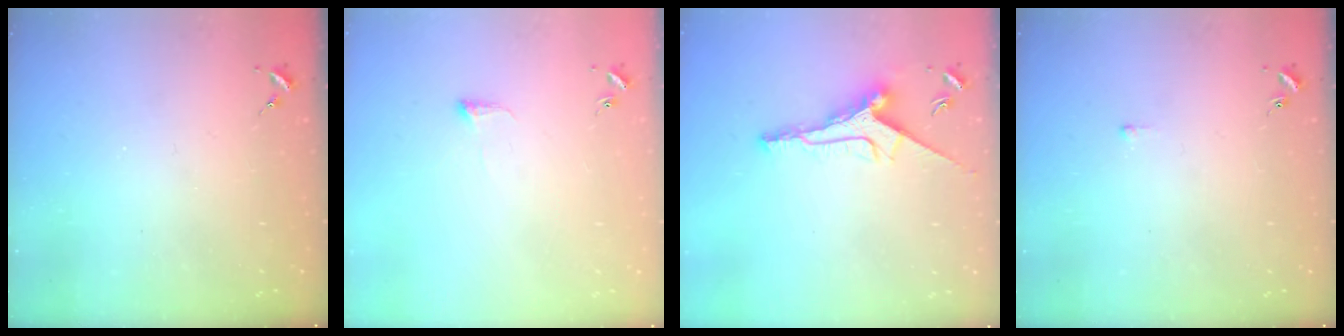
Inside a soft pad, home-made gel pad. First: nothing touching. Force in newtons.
{"total": 4.8, "press": 4.8, "slide": 0.7}
{"total": 9.9, "press": 9.9, "slide": 0.2}
{"total": 1.8, "press": 1.8, "slide": 0.3}